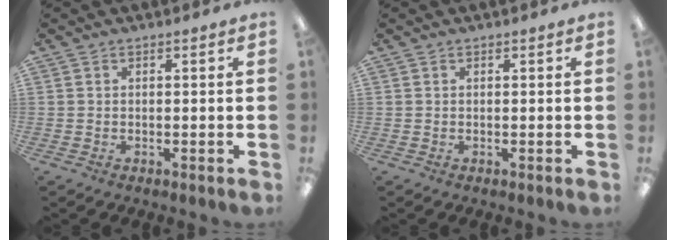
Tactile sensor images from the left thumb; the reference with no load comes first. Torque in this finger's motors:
{"motor_torque": [-0.18, 0.18, 0.00, 0.00, 0.00]}